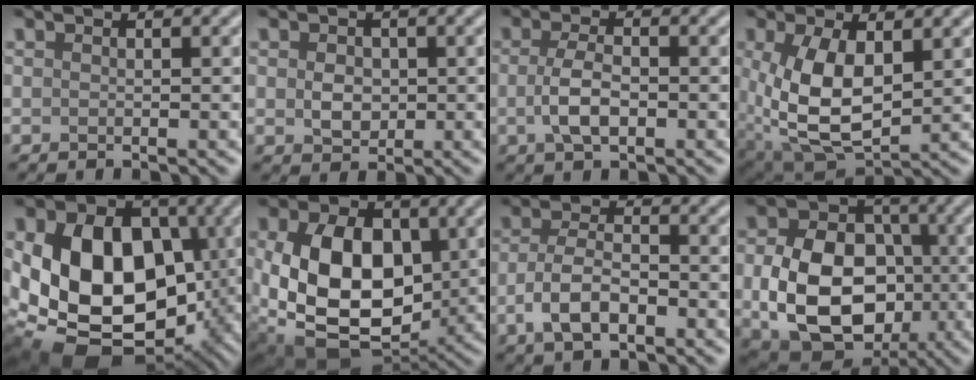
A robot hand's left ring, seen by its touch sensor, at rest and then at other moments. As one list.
[{"total": 2.4, "force": [0.1, 1.8, 1.5], "torque": [-0.028, -0.002, 0.001]}, {"total": 3.2, "force": [-0.6, 1.5, 2.8], "torque": [-0.059, -0.002, -0.013]}, {"total": 8.5, "force": [0.6, 4.6, 7.1], "torque": [-0.160, -0.008, 0.017]}, {"total": 15.4, "force": [-0.7, 11.2, 10.5], "torque": [-0.178, -0.008, -0.020]}, {"total": 12.7, "force": [0.4, 8.9, 9.0], "torque": [-0.181, -0.020, 0.015]}, {"total": 4.5, "force": [-1.8, 2.2, 3.5], "torque": [-0.068, 0.002, -0.040]}, {"total": 11.6, "force": [-1.7, 8.6, 7.6], "torque": [-0.138, -0.017, -0.032]}]